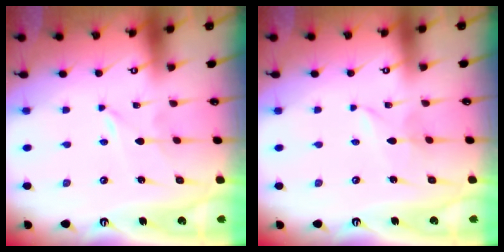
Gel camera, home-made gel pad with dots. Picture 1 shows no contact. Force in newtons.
{"total": 1.9, "press": 1.9, "slide": 0.2}